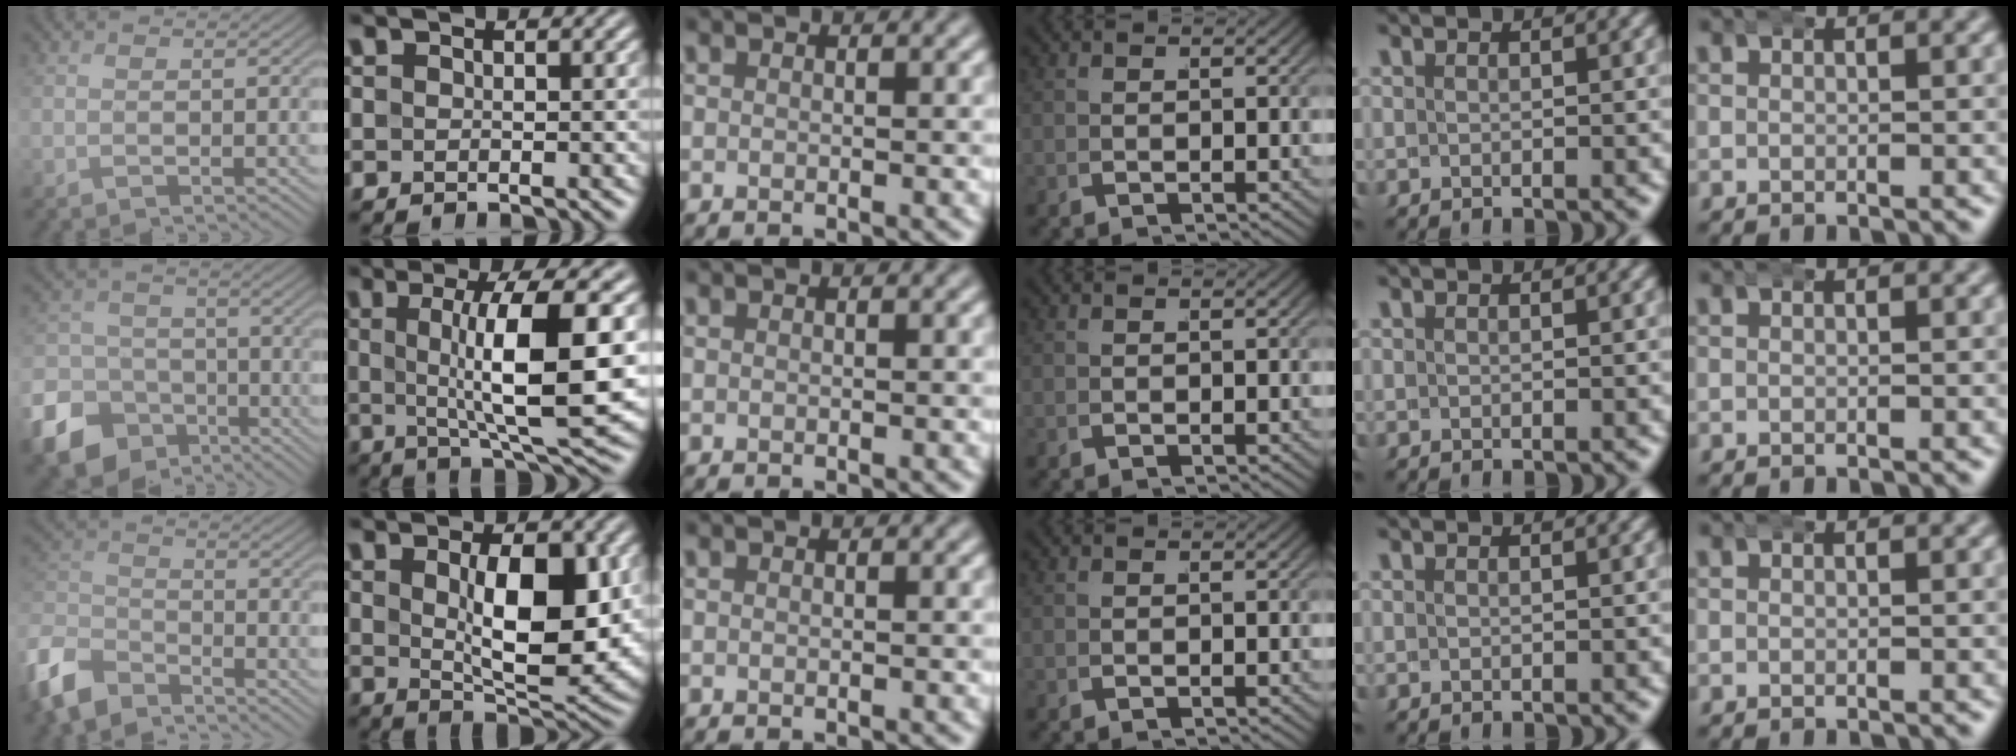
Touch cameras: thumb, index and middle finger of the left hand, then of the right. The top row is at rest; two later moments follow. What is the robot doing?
{"motion": "wrap", "object": "bandana"}